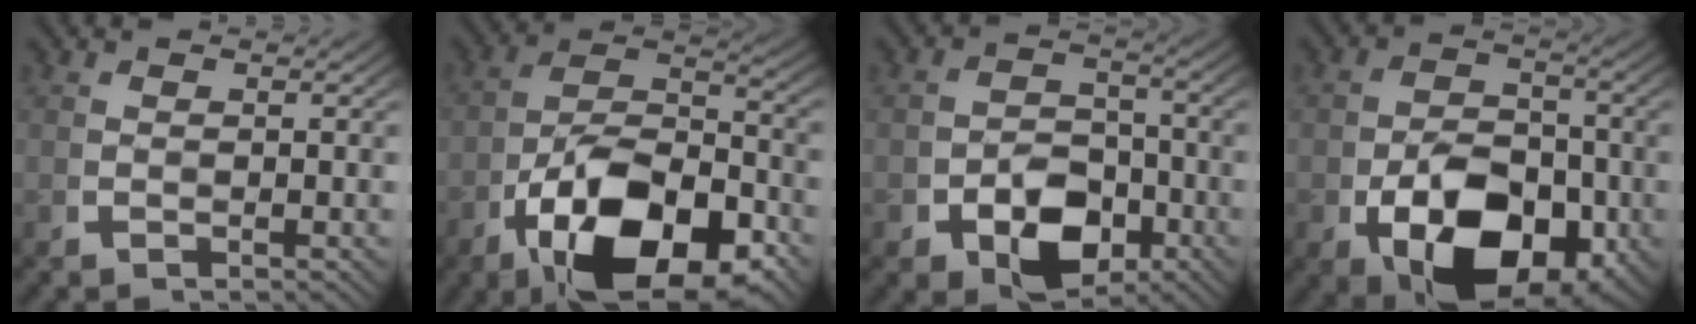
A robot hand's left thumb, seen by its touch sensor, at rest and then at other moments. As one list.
[{"total": 15.7, "force": [-3.7, 9.6, 11.9], "torque": [-0.225, -0.063, -0.029]}, {"total": 7.2, "force": [-2.4, 5.3, 4.2], "torque": [-0.060, -0.036, -0.025]}, {"total": 13.4, "force": [-3.3, 8.9, 9.5], "torque": [-0.166, -0.062, -0.024]}]